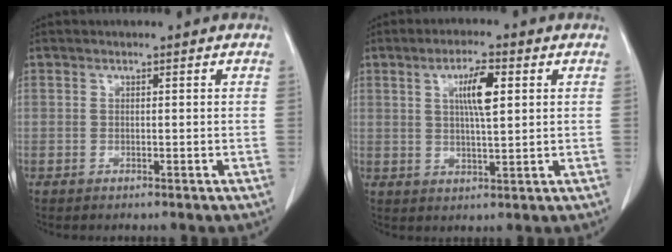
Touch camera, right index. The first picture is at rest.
{"total": 6.1, "force": [1.9, 0.9, 5.7], "torque": [-0.103, 0.002, 0.033]}